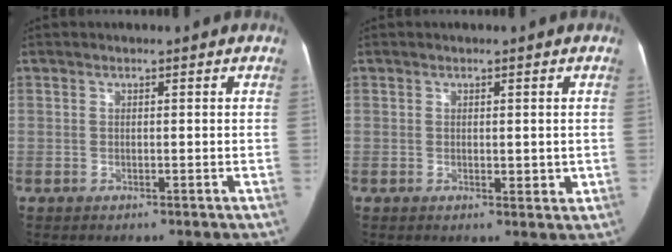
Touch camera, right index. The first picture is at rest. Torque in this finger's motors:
{"motor_torque": [-0.01, 0.08, 0.01, 0.00]}